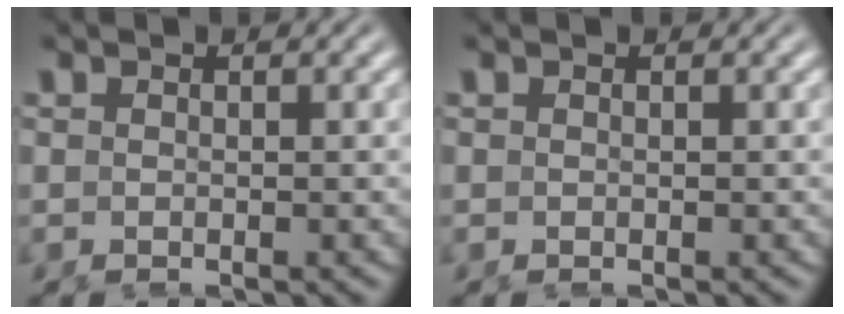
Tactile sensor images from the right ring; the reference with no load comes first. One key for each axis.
{"total": 0.0}